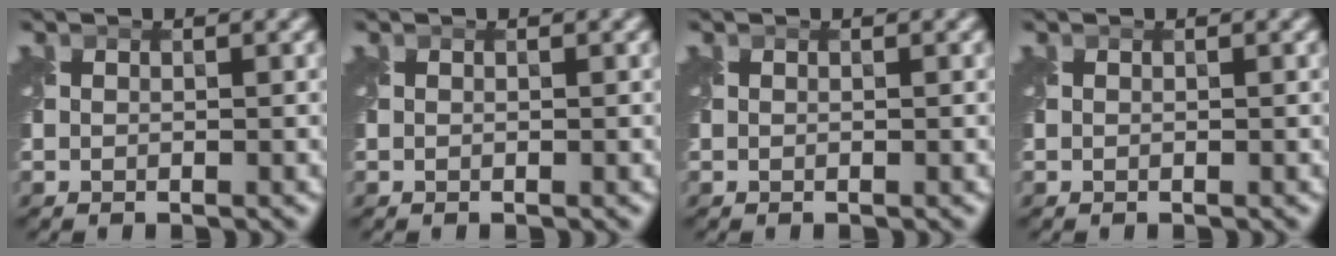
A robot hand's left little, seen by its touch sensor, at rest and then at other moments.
{"total": 0.0}
{"total": 0.0}
{"total": 0.0}